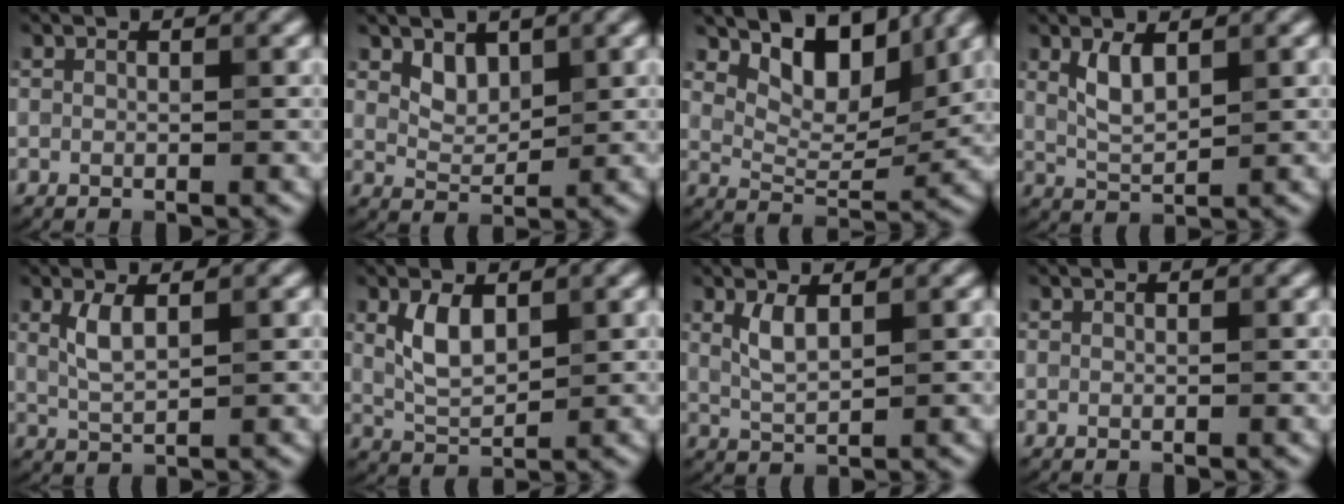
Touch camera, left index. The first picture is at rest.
{"total": 2.0, "force": [1.1, 1.2, 1.1], "torque": [-0.024, -0.010, 0.023]}
{"total": 6.5, "force": [4.0, 3.1, 4.1], "torque": [-0.065, -0.011, 0.060]}
{"total": 2.6, "force": [1.0, 0.9, 2.2], "torque": [-0.051, -0.006, 0.023]}
{"total": 2.3, "force": [0.7, 0.7, 2.1], "torque": [-0.050, -0.003, 0.016]}
{"total": 3.3, "force": [1.0, 1.6, 2.7], "torque": [-0.060, -0.004, 0.023]}
{"total": 2.1, "force": [0.8, 0.7, 1.8], "torque": [-0.044, -0.005, 0.019]}
{"total": 0.0}